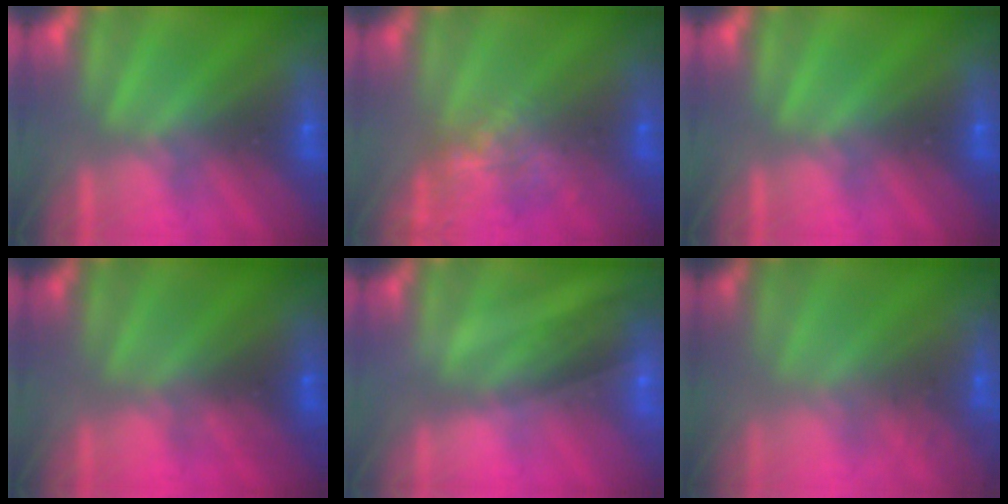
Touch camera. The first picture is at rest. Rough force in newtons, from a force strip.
{"total": 5.0}
{"total": 0.0}
{"total": 4.2}
{"total": 1.9}
{"total": 7.7}